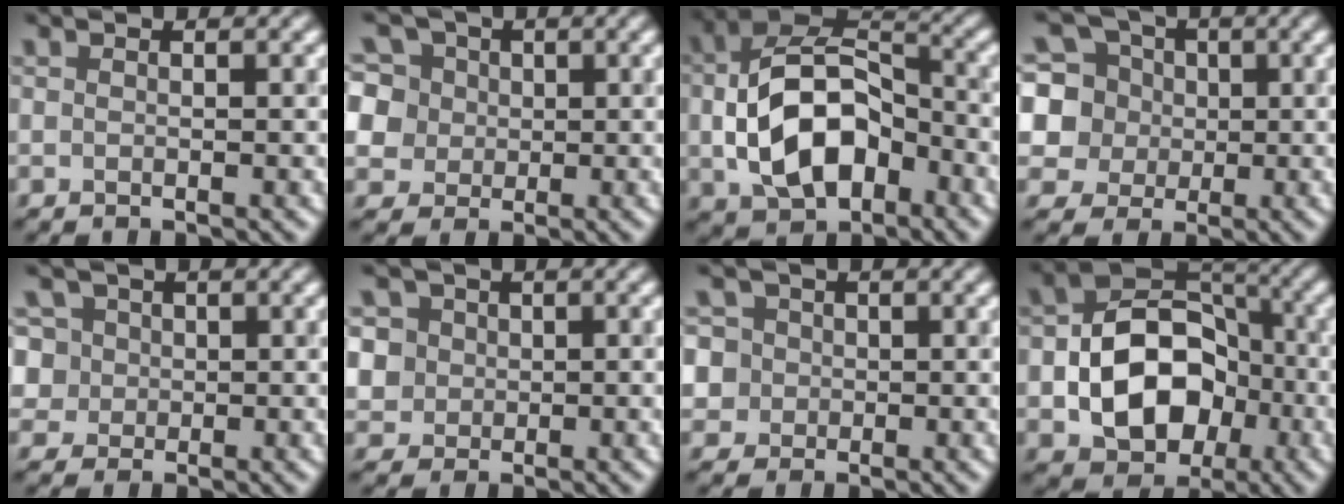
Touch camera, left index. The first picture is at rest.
{"total": 10.4, "force": [4.3, 8.2, 4.8], "torque": [-0.097, 0.041, 0.046]}
{"total": 9.8, "force": [-1.8, 6.1, 7.4], "torque": [-0.151, 0.003, -0.031]}
{"total": 7.9, "force": [1.6, 7.2, 2.6], "torque": [-0.068, 0.029, 0.020]}
{"total": 6.7, "force": [2.0, 5.8, 2.6], "torque": [-0.049, 0.037, 0.002]}
{"total": 6.0, "force": [1.9, 5.2, 2.4], "torque": [-0.042, 0.026, 0.012]}
{"total": 6.0, "force": [0.9, 5.6, 2.0], "torque": [-0.038, 0.036, -0.013]}
{"total": 10.1, "force": [-2.2, 7.2, 6.7], "torque": [-0.103, 0.002, -0.039]}